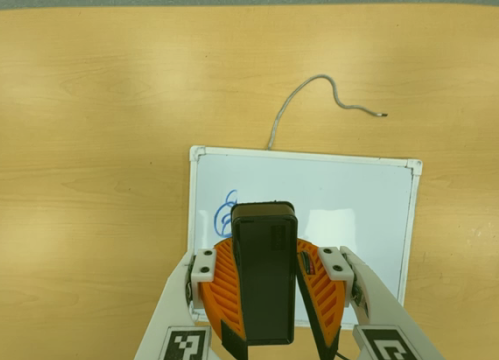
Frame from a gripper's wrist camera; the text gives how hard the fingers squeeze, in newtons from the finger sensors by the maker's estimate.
{"total": 10.8, "left": 10.7, "right": 10.9}